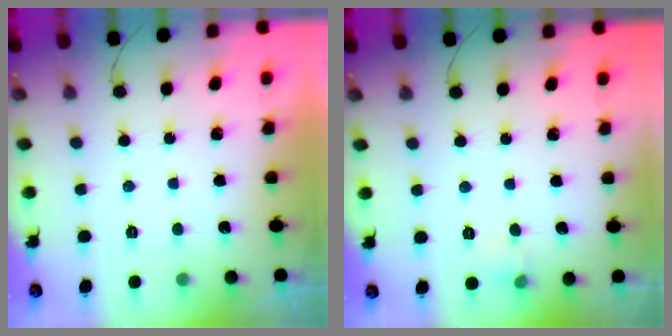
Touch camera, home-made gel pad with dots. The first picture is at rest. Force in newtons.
{"total": 3.9, "press": 3.7, "slide": 1.2}